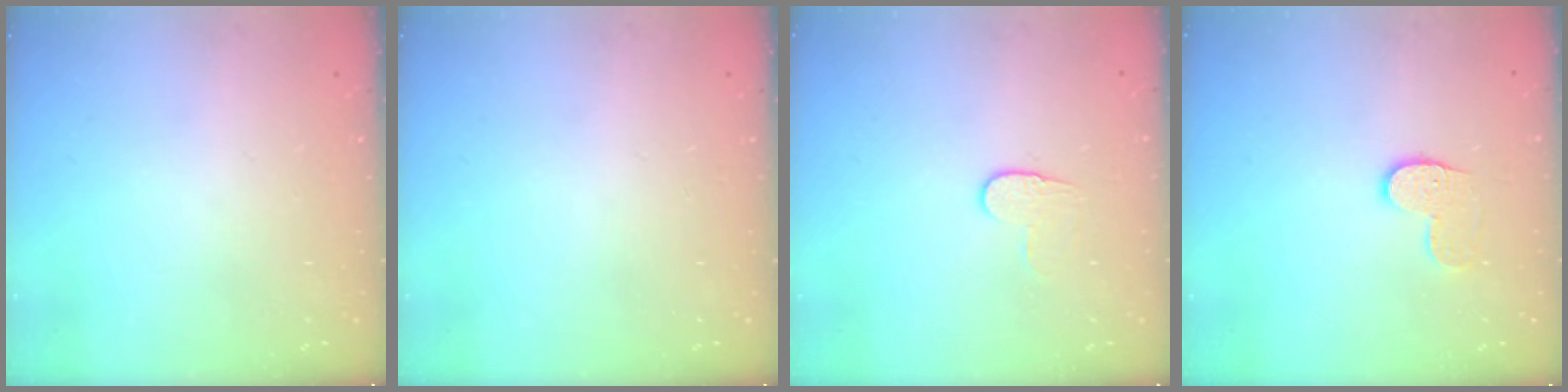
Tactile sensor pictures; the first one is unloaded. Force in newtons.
{"total": 0.0}
{"total": 6.1, "press": 6.1, "slide": 0.5}
{"total": 8.2, "press": 8.2, "slide": 0.3}